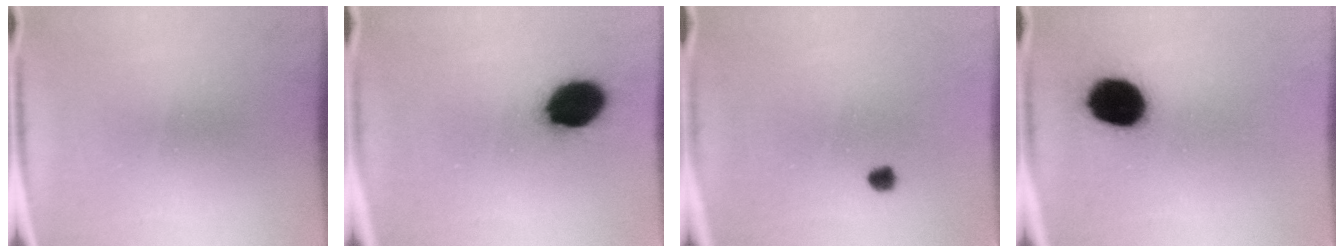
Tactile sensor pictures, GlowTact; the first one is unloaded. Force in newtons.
{"total": 12.2}
{"total": 1.9}
{"total": 13.1}